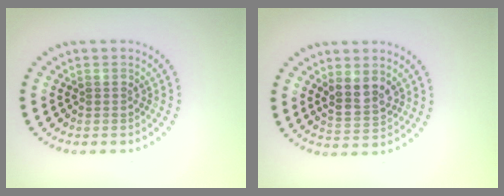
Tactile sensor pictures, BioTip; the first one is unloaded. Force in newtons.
{"total": 2.8, "press": 2.7, "slide": 0.9}